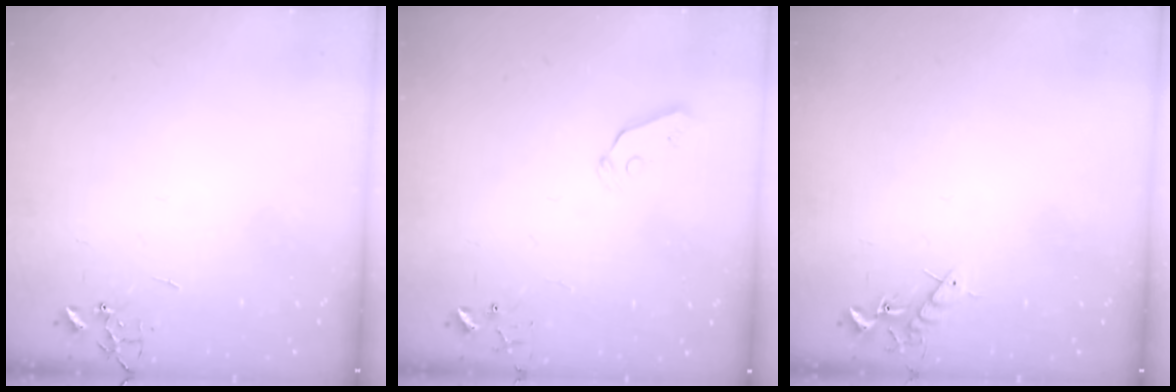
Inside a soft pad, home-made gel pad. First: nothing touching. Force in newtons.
{"total": 4.0, "press": 3.9, "slide": 0.8}
{"total": 7.0, "press": 6.9, "slide": 0.9}